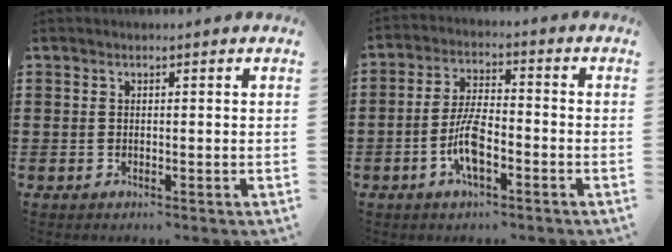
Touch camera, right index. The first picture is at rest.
{"total": 7.0, "force": [-2.7, 2.2, 6.1], "torque": [-0.134, -0.005, -0.055]}